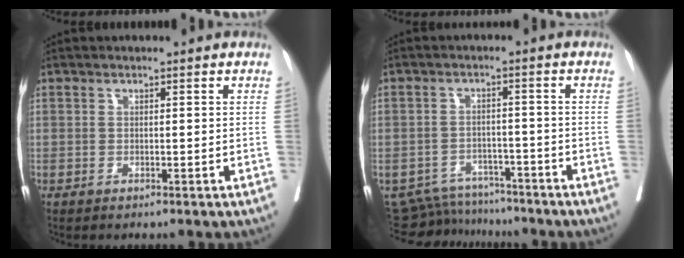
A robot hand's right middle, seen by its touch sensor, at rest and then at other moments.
{"total": 8.3, "force": [-8.0, 2.0, -0.2], "torque": [0.000, 0.010, -0.120]}